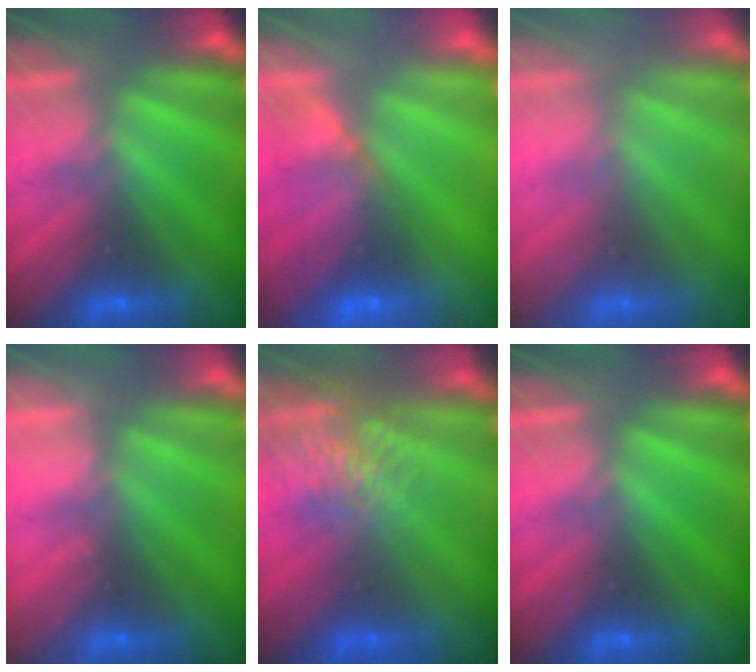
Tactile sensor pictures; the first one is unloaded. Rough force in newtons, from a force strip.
{"total": 8.7}
{"total": 2.8}
{"total": 2.4}
{"total": 5.5}
{"total": 0.0}